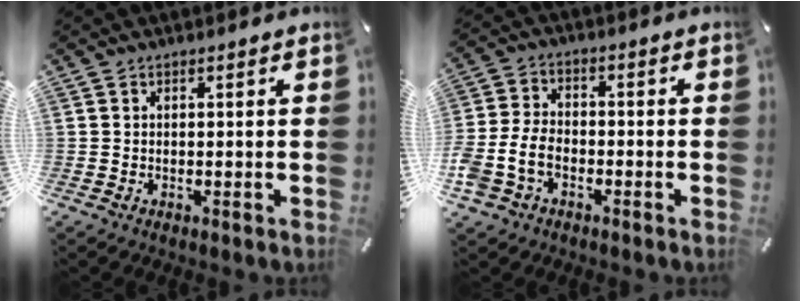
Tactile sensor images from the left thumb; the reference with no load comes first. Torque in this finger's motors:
{"motor_torque": [-0.42, 1.17, 0.64, -0.11, 0.40]}